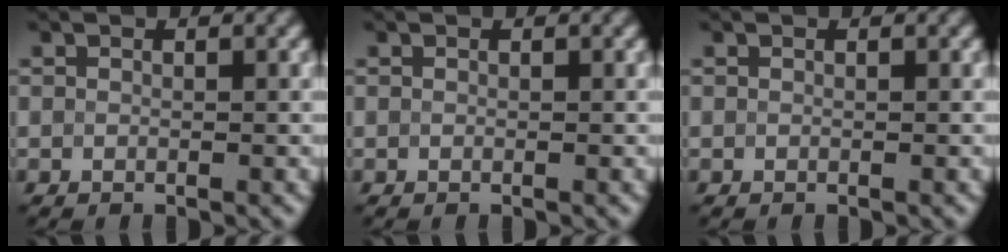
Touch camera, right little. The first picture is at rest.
{"total": 0.0}
{"total": 0.0}